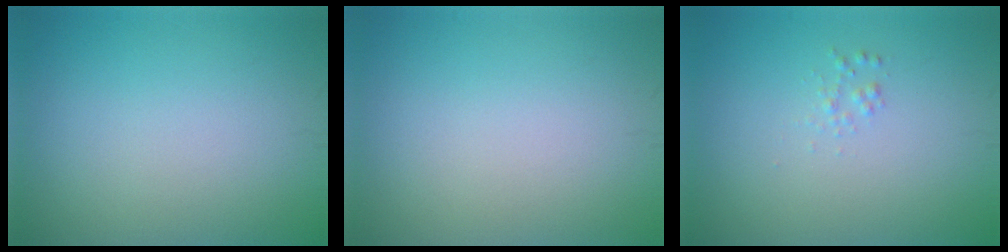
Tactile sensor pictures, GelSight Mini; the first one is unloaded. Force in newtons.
{"total": 0.0}
{"total": 0.7, "press": 0.7, "slide": 0.0}